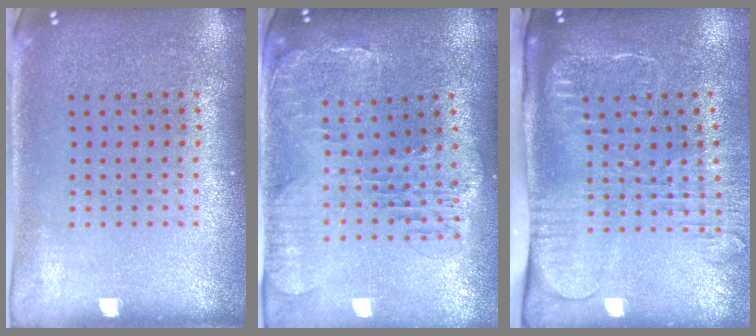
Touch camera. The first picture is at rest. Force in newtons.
{"total": 1.4, "press": 1.4, "slide": 0.4}
{"total": 2.7, "press": 2.1, "slide": 1.7}